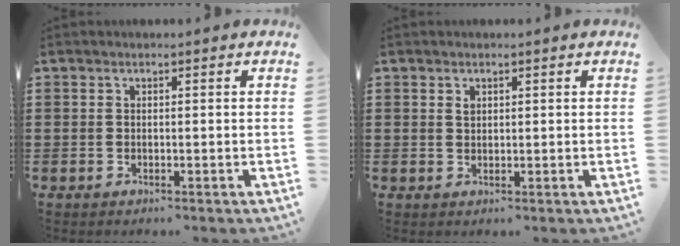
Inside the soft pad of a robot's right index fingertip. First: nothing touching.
{"total": 0.7, "force": [0.4, 0.5, 0.4], "torque": [-0.008, 0.002, 0.007]}